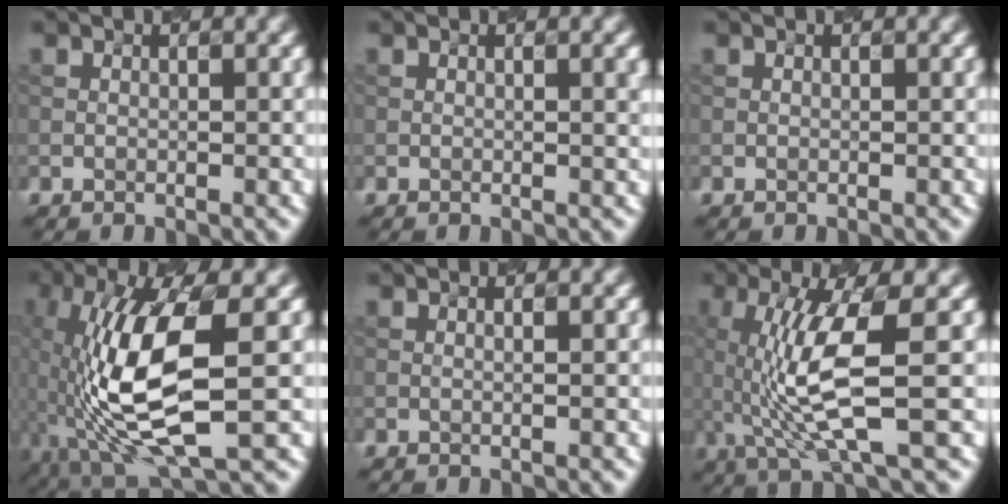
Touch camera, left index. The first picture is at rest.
{"total": 1.4, "force": [0.2, 0.4, 1.3], "torque": [-0.012, 0.004, 0.004]}
{"total": 0.0}
{"total": 10.5, "force": [-2.2, 3.4, 9.7], "torque": [-0.206, 0.008, -0.032]}
{"total": 0.7, "force": [0.1, 0.3, 0.6], "torque": [-0.005, 0.006, -0.006]}
{"total": 7.2, "force": [-0.7, 1.3, 7.1], "torque": [-0.141, 0.000, 0.005]}